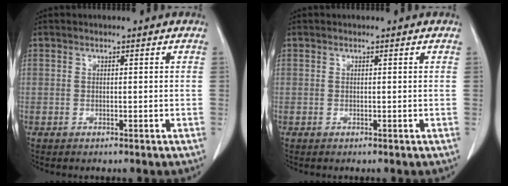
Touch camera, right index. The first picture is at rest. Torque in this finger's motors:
{"motor_torque": [-0.10, 0.08, -0.01, -0.01]}